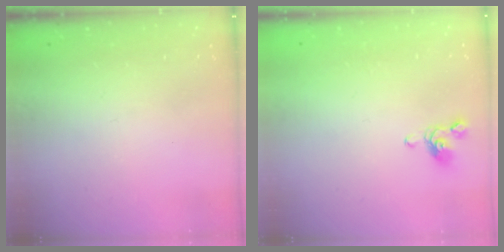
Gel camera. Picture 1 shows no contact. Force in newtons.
{"total": 3.5, "press": 3.5, "slide": 0.6}